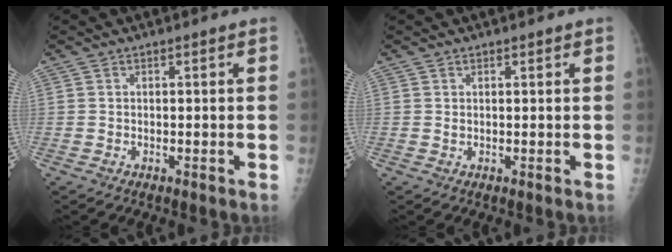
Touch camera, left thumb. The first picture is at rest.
{"total": 0.7, "force": [0.5, 0.4, 0.3], "torque": [0.000, -0.003, 0.007]}